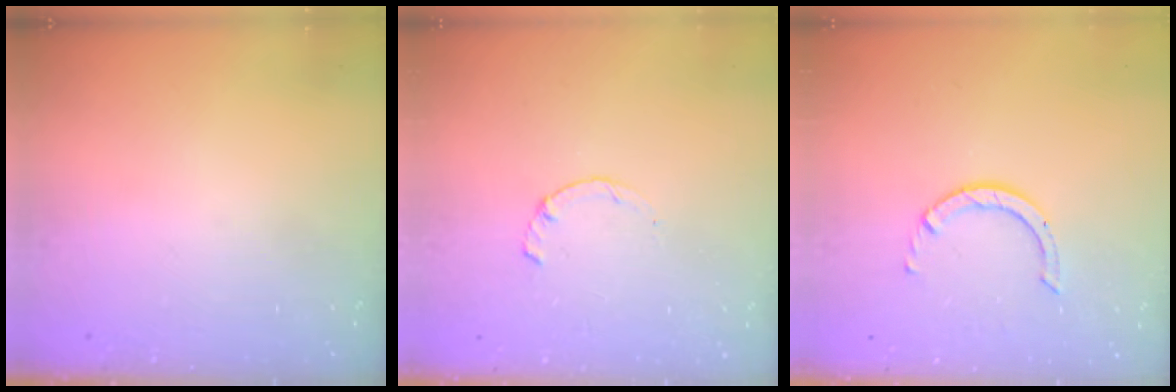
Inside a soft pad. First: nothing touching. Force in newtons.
{"total": 1.7, "press": 1.7, "slide": 0.3}
{"total": 2.9, "press": 2.9, "slide": 0.2}